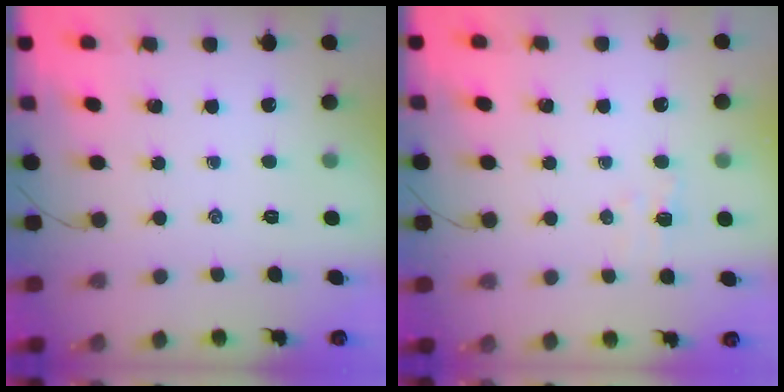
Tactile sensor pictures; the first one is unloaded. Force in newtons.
{"total": 2.8, "press": 2.7, "slide": 0.7}